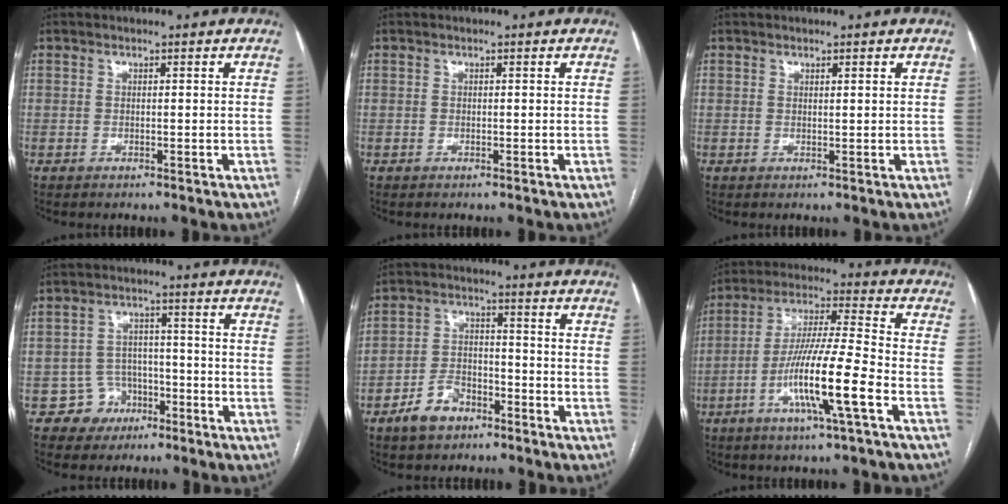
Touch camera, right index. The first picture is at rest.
{"total": 0.0}
{"total": 0.6, "force": [0.5, 0.0, 0.4], "torque": [-0.006, 0.001, 0.007]}
{"total": 5.3, "force": [-2.9, 4.4, 0.1], "torque": [0.010, 0.015, -0.042]}
{"total": 6.7, "force": [-4.4, 4.0, 3.2], "torque": [-0.068, 0.014, -0.075]}
{"total": 13.3, "force": [-5.0, -0.3, 12.3], "torque": [-0.234, -0.004, -0.096]}